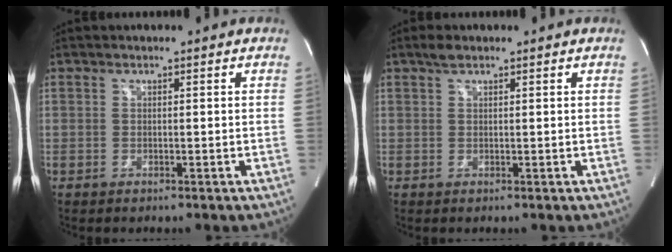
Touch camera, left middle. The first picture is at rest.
{"total": 1.5, "force": [1.1, 0.5, 0.8], "torque": [-0.022, 0.009, 0.022]}